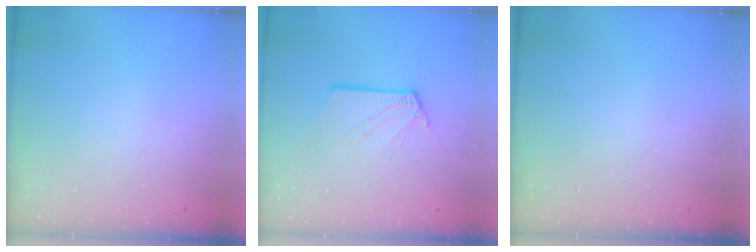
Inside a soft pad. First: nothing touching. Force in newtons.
{"total": 3.3, "press": 3.2, "slide": 0.3}
{"total": 0.0}